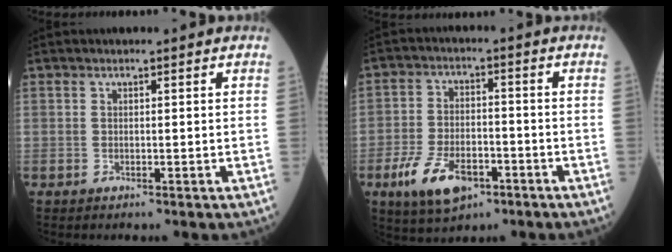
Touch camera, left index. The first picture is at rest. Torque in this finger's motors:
{"motor_torque": [1.29, 0.85, 0.25, 0.08]}